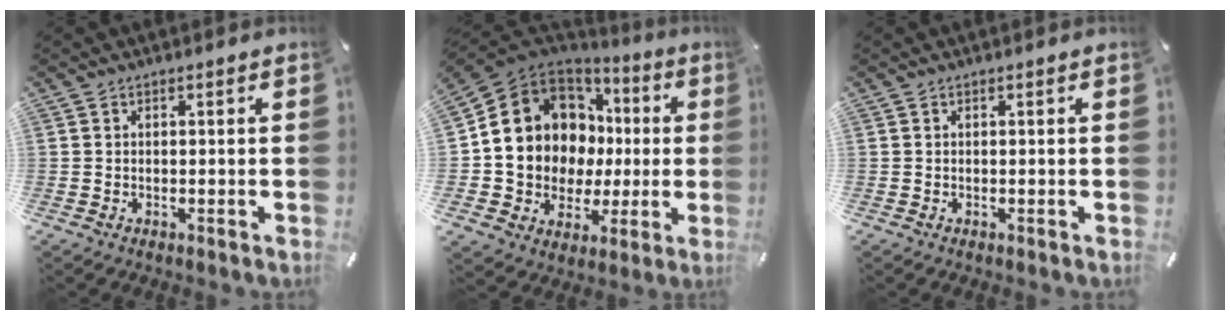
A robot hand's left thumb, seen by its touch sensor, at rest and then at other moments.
{"total": 13.4, "force": [2.9, 12.0, 5.2], "torque": [-0.106, -0.044, 0.072]}
{"total": 0.0}